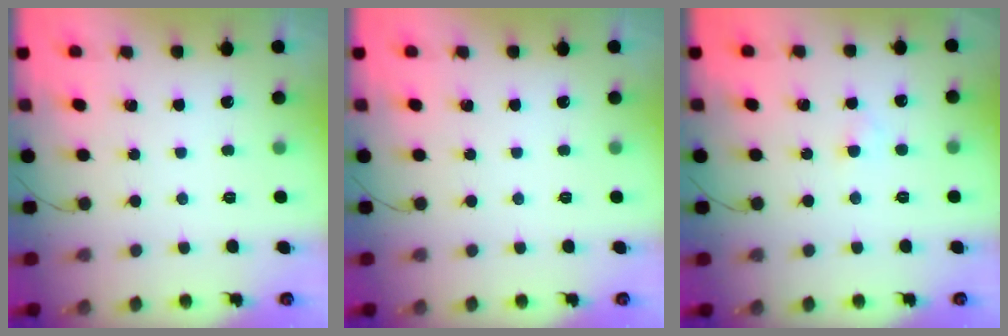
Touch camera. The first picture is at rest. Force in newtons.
{"total": 0.0}
{"total": 1.6, "press": 1.4, "slide": 0.8}